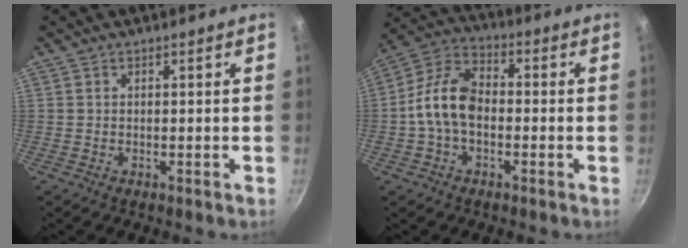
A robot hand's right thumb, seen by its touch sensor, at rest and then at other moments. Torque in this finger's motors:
{"motor_torque": [2.16, 2.08, 1.45, -0.99, 0.21]}